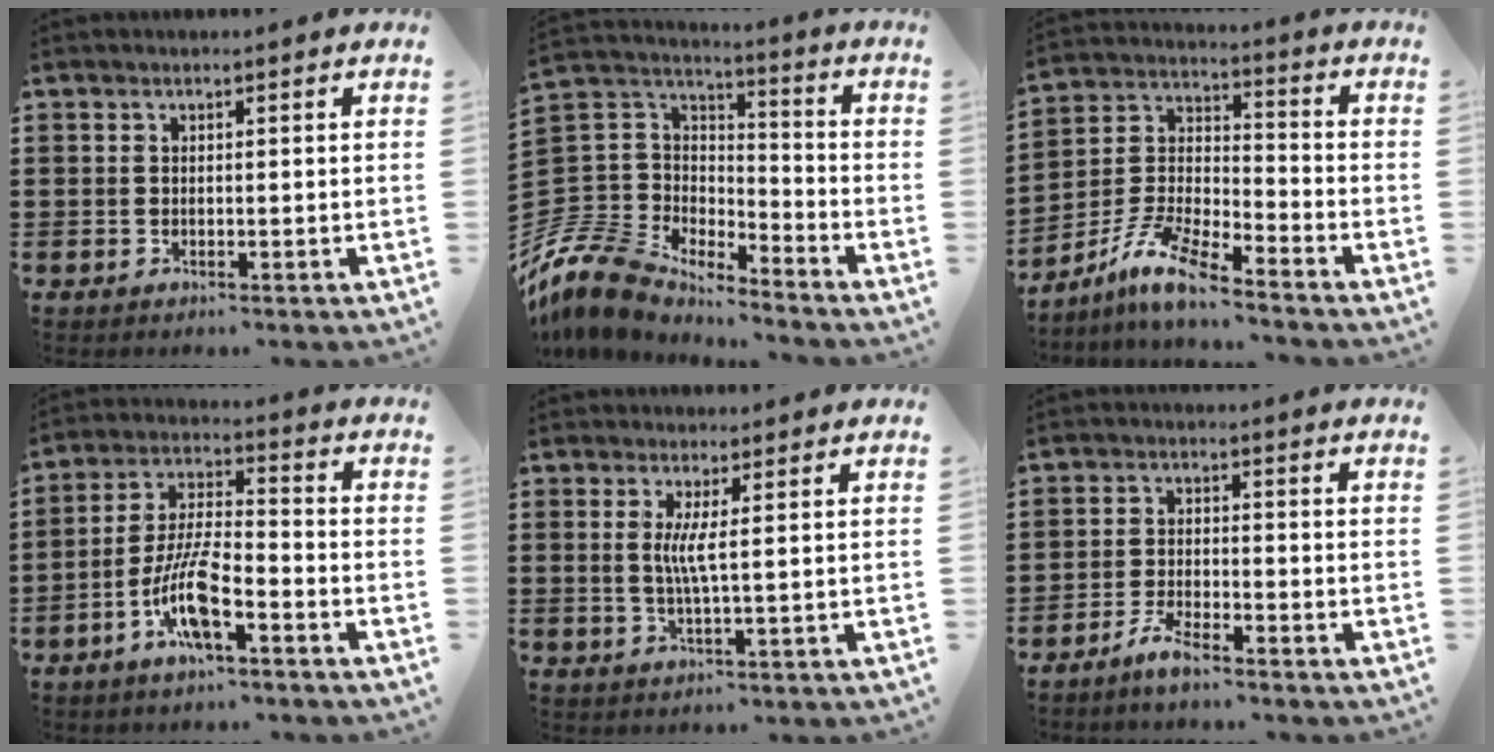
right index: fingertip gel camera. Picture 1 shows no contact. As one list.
[{"total": 10.4, "force": [-9.2, 4.3, 2.4], "torque": [-0.105, 0.002, -0.193]}, {"total": 8.4, "force": [-7.2, 1.1, 4.3], "torque": [-0.116, -0.006, -0.148]}, {"total": 9.8, "force": [-4.8, 2.7, 8.1], "torque": [-0.183, -0.004, -0.094]}, {"total": 3.7, "force": [0.6, -0.3, 3.6], "torque": [-0.072, -0.010, 0.010]}, {"total": 3.3, "force": [-3.1, 0.1, 1.3], "torque": [-0.038, 0.000, -0.063]}]